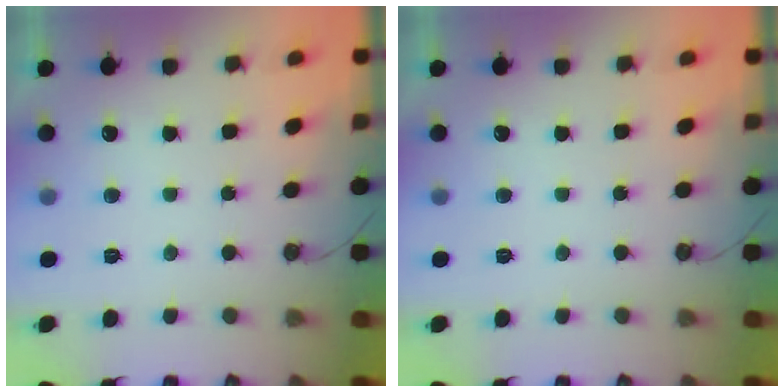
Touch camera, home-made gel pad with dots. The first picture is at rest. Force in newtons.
{"total": 0.0}